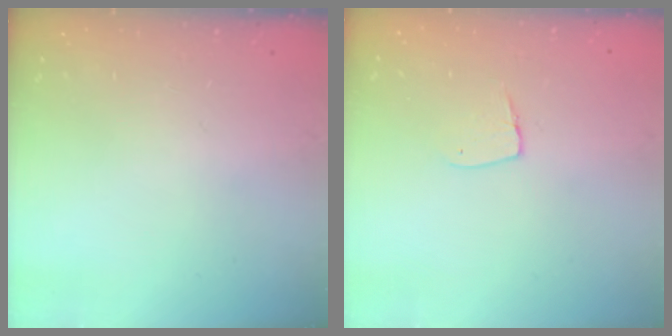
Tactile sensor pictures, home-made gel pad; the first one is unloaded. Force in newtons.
{"total": 4.6, "press": 4.6, "slide": 0.4}